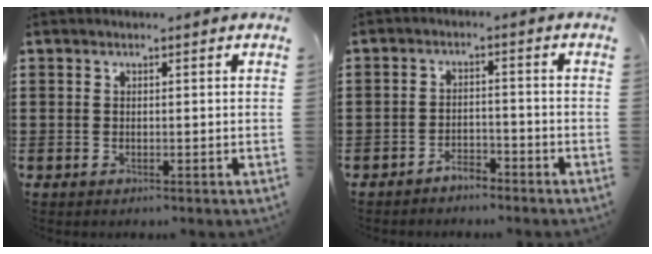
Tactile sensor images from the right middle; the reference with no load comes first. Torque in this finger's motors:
{"motor_torque": [0.64, -0.19, 0.00, 0.00]}